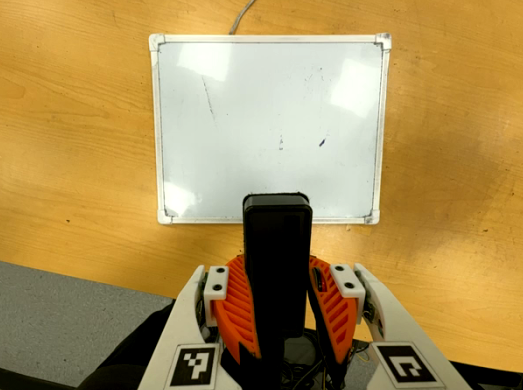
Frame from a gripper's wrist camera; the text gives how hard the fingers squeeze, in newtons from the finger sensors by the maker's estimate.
{"total": 8.3, "left": 7.2, "right": 9.3}